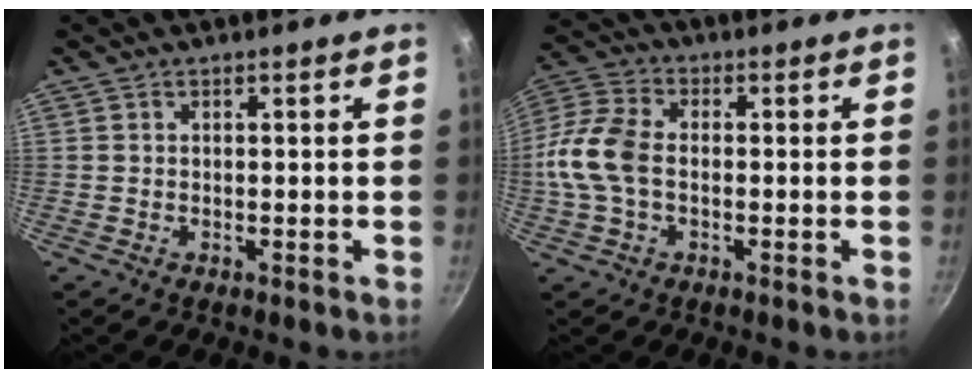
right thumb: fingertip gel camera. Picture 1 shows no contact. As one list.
[{"total": 10.8, "force": [-1.0, 6.9, 8.3], "torque": [-0.172, 0.028, -0.036]}]